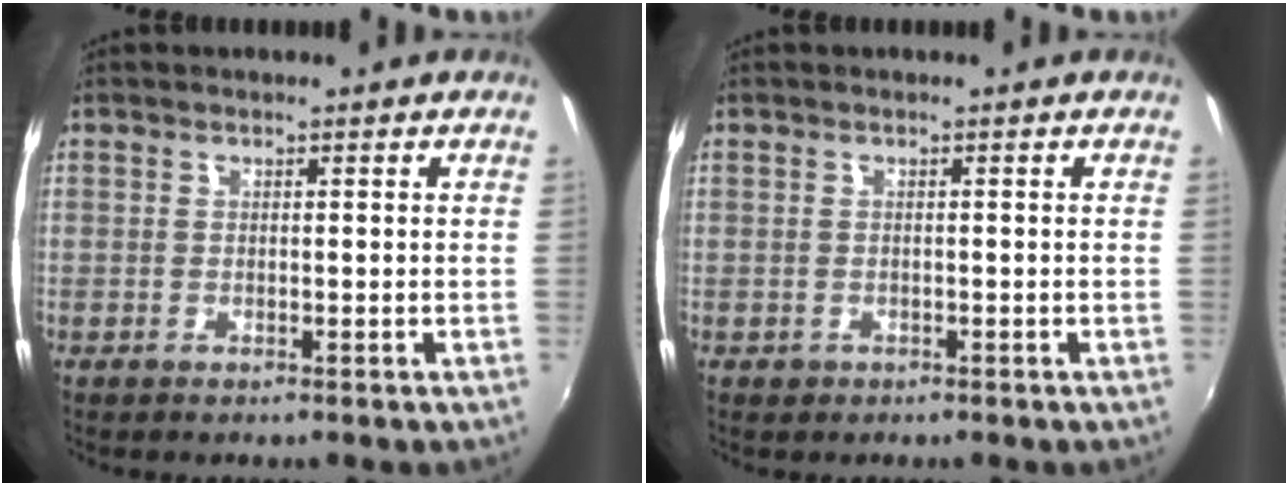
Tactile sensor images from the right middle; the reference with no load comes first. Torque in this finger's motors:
{"motor_torque": [0.19, -0.12, -0.06, 0.00]}